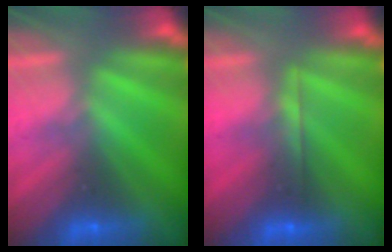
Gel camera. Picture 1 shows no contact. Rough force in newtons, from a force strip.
{"total": 1.7}